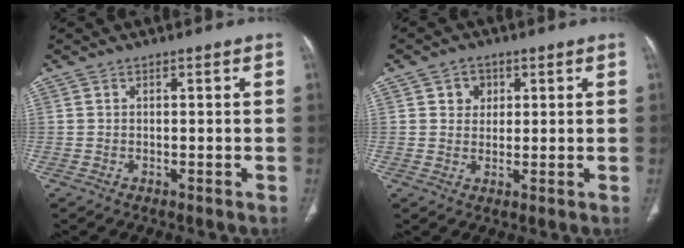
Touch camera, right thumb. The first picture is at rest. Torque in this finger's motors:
{"motor_torque": [-0.52, 0.28, -0.11, 0.13, 0.06]}